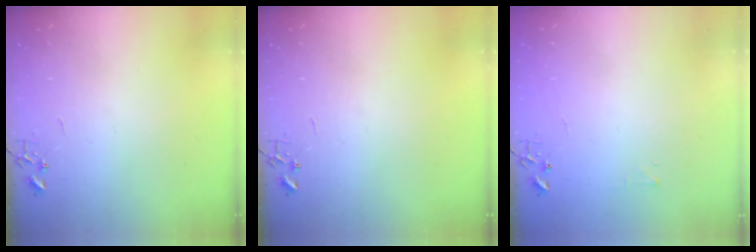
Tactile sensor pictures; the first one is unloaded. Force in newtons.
{"total": 0.0}
{"total": 3.4, "press": 3.4, "slide": 0.5}